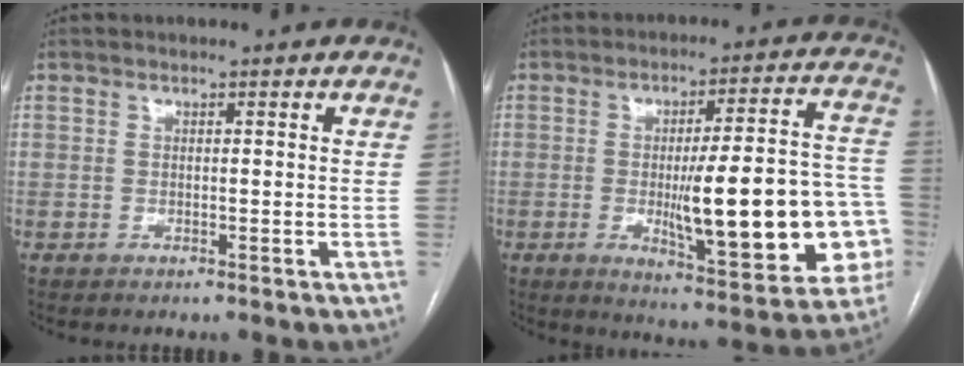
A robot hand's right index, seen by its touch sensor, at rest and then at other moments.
{"total": 21.3, "force": [-3.7, 4.1, 20.6], "torque": [-0.222, 0.021, -0.035]}